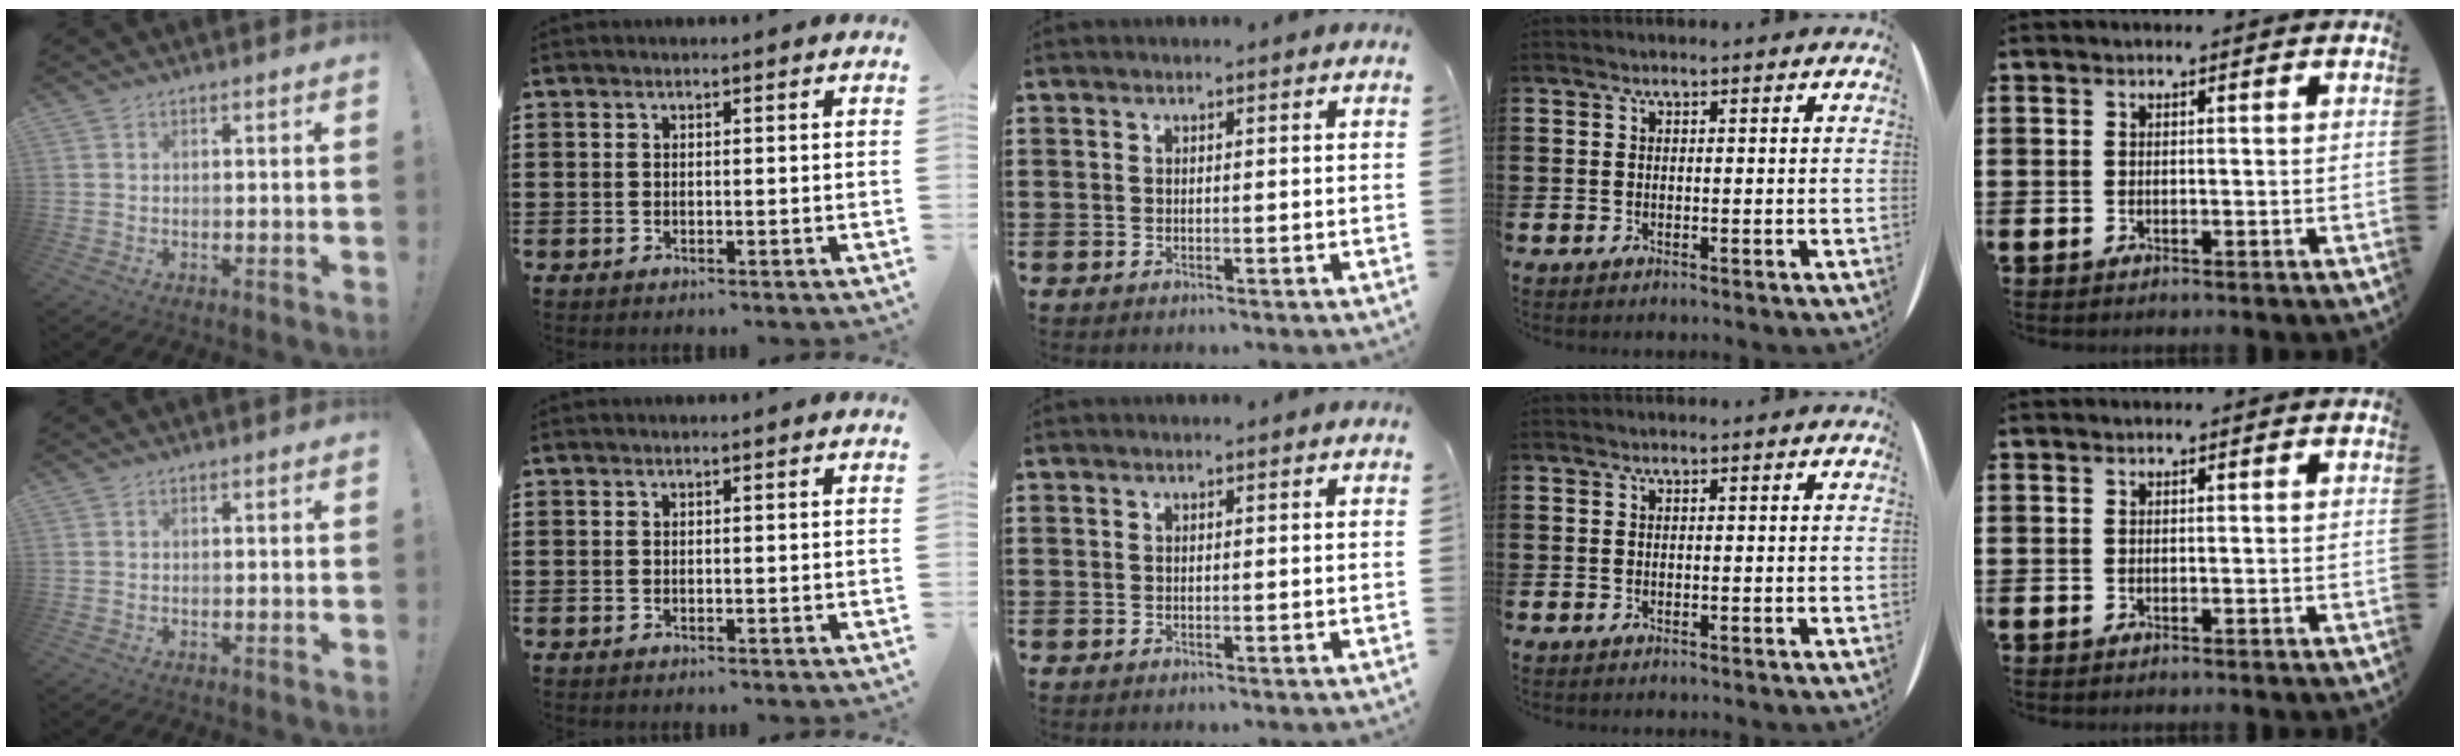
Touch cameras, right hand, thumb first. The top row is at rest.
{}